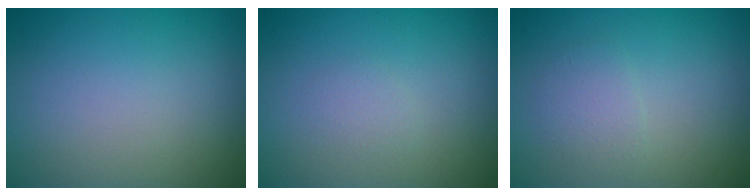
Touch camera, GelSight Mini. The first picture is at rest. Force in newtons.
{"total": 0.8, "press": 0.8, "slide": 0.1}
{"total": 1.6, "press": 1.6, "slide": 0.1}